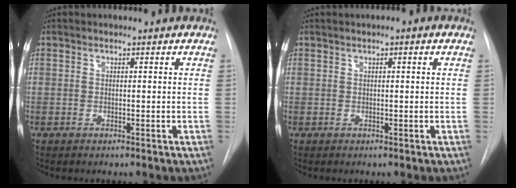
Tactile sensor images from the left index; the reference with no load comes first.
{"total": 1.1, "force": [0.4, 0.1, 1.0], "torque": [-0.017, 0.003, 0.005]}